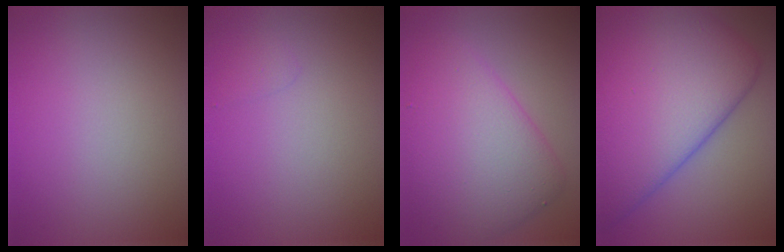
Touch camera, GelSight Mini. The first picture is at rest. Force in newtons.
{"total": 0.6, "press": 0.6, "slide": 0.1}
{"total": 7.8, "press": 7.8, "slide": 0.2}
{"total": 12.2, "press": 12.2, "slide": 0.5}